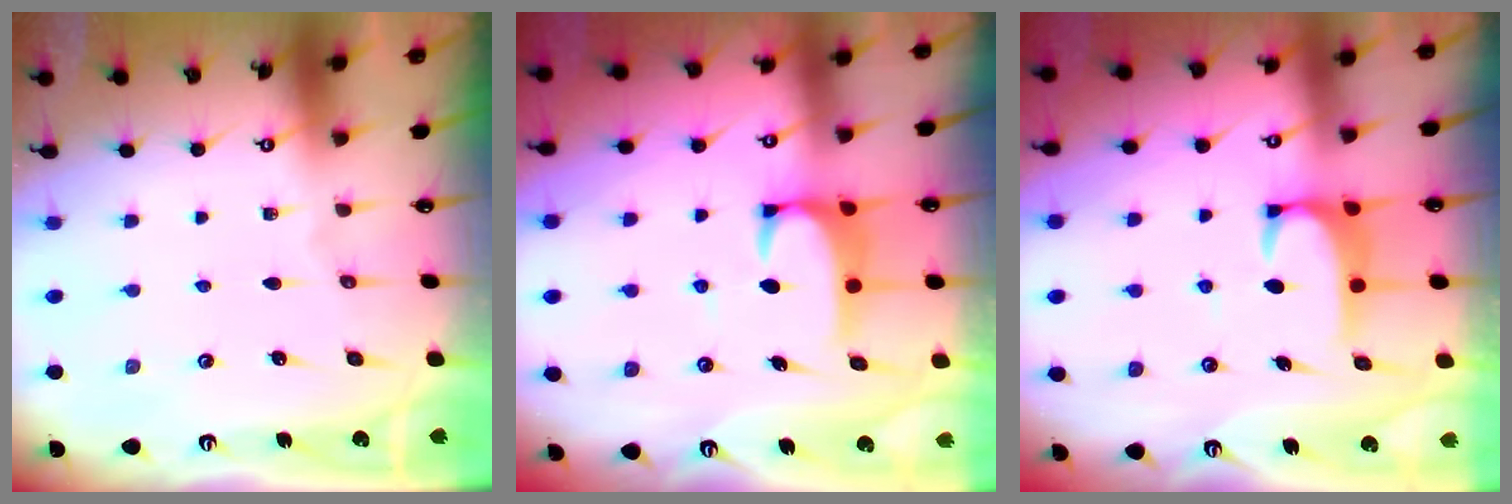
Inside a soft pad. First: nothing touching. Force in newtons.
{"total": 3.5, "press": 3.4, "slide": 0.7}
{"total": 2.5, "press": 2.4, "slide": 0.7}